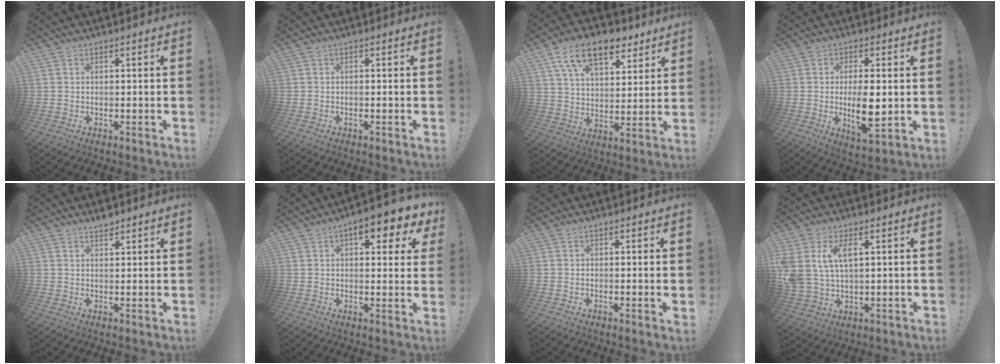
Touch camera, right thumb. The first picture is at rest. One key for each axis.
{"total": 0.6, "fx": -0.5, "fy": -0.1, "fz": 0.4, "tx": -0.017, "ty": 0.004, "tz": -0.007}
{"total": 16.0, "fx": 9.6, "fy": 8.4, "fz": 9.7, "tx": -0.167, "ty": -0.041, "tz": 0.175}
{"total": 10.5, "fx": -0.6, "fy": 3.9, "fz": 9.7, "tx": -0.173, "ty": -0.011, "tz": -0.009}
{"total": 2.5, "fx": 2.3, "fy": 0.5, "fz": 0.7, "tx": 0.002, "ty": -0.018, "tz": 0.039}
{"total": 9.0, "fx": 4.5, "fy": 3.5, "fz": 7.0, "tx": -0.085, "ty": -0.018, "tz": 0.071}
{"total": 1.1, "fx": 0.5, "fy": -0.3, "fz": 1.0, "tx": -0.016, "ty": -0.002, "tz": 0.007}
{"total": 9.5, "fx": 4.2, "fy": 5.3, "fz": 6.6, "tx": -0.135, "ty": -0.006, "tz": 0.078}